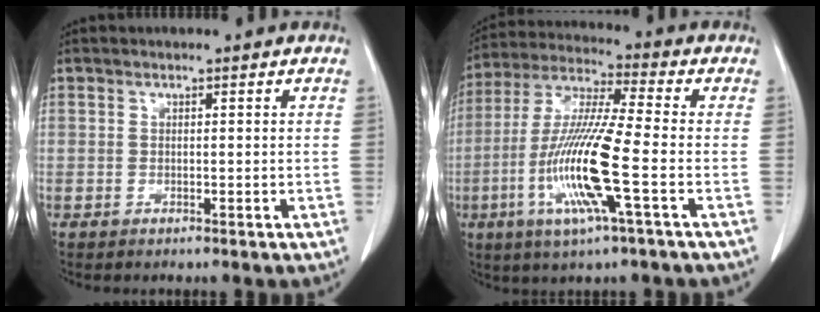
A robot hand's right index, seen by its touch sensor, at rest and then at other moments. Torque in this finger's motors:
{"motor_torque": [2.09, -0.05, 0.76, 0.21]}